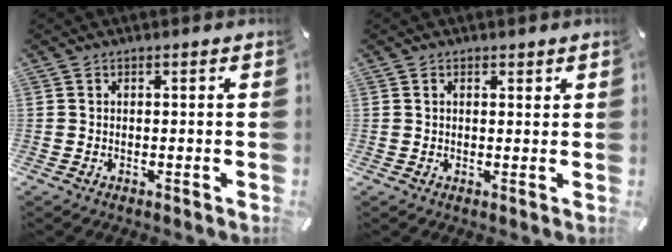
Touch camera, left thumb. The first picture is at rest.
{"total": 1.1, "force": [0.6, 0.6, 0.7], "torque": [-0.014, 0.001, 0.011]}